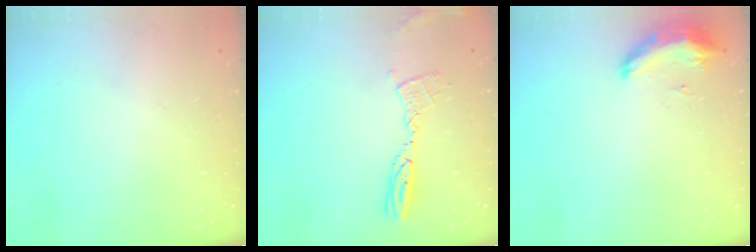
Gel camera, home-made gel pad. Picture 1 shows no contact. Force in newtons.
{"total": 9.7, "press": 9.6, "slide": 0.9}
{"total": 9.0, "press": 8.7, "slide": 2.3}